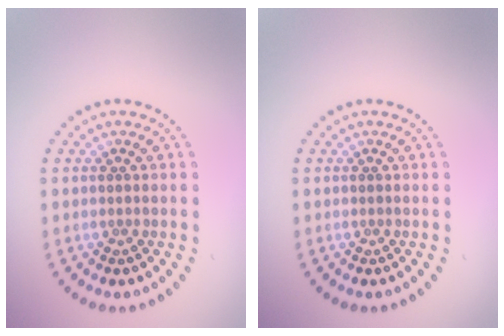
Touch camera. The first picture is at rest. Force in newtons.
{"total": 0.0}